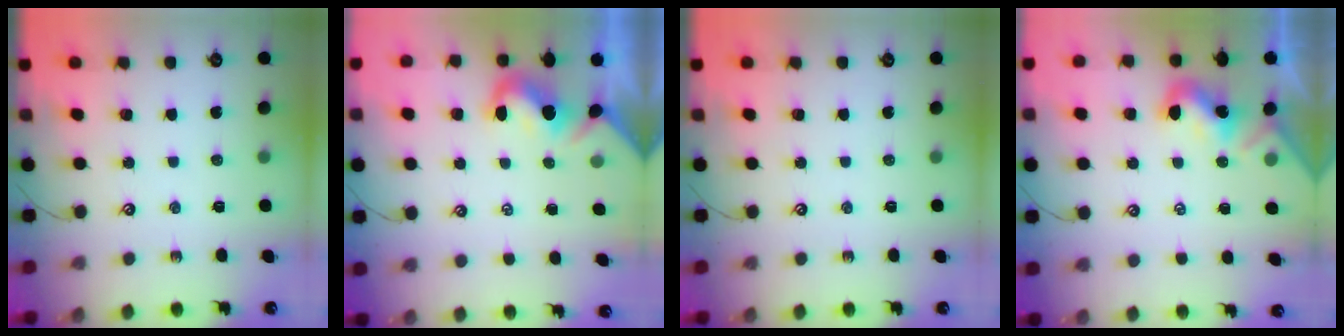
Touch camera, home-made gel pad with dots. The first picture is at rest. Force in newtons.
{"total": 2.0, "press": 1.9, "slide": 0.5}
{"total": 0.0}
{"total": 1.8, "press": 1.8, "slide": 0.5}